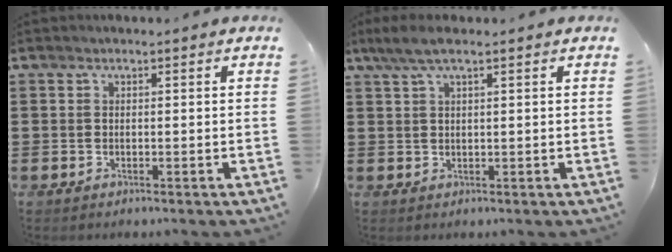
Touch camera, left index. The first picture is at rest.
{"total": 3.6, "force": [2.0, 0.7, 3.0], "torque": [-0.067, 0.002, 0.033]}